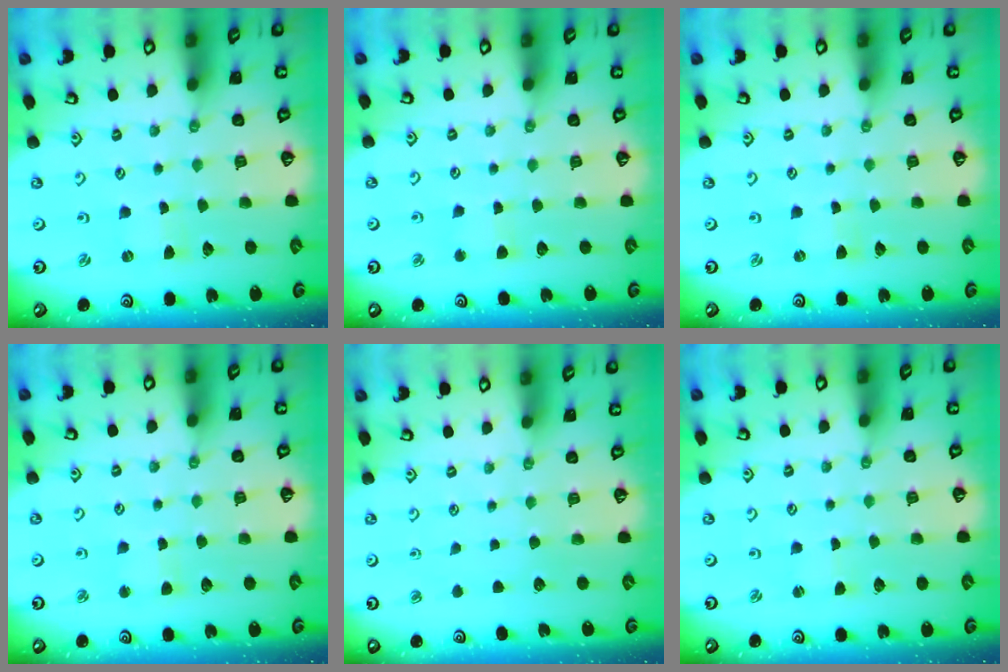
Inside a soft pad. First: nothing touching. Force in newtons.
{"total": 3.2, "press": 3.2, "slide": 0.3}
{"total": 0.0}
{"total": 2.9, "press": 2.9, "slide": 0.3}
{"total": 0.0}
{"total": 0.0}